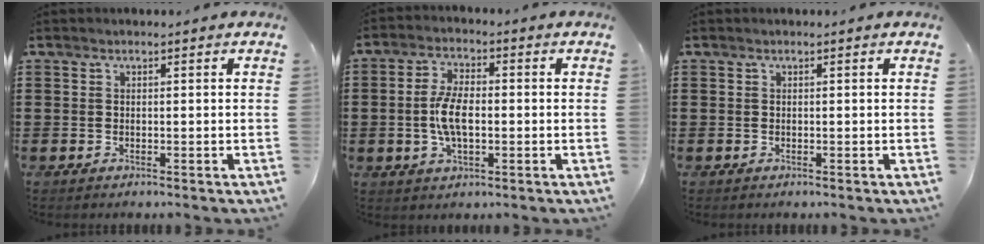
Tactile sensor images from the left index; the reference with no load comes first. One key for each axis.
{"total": 6.6, "fx": -0.7, "fy": 2.9, "fz": 5.9, "tx": -0.134, "ty": -0.002, "tz": -0.020}
{"total": 0.0}